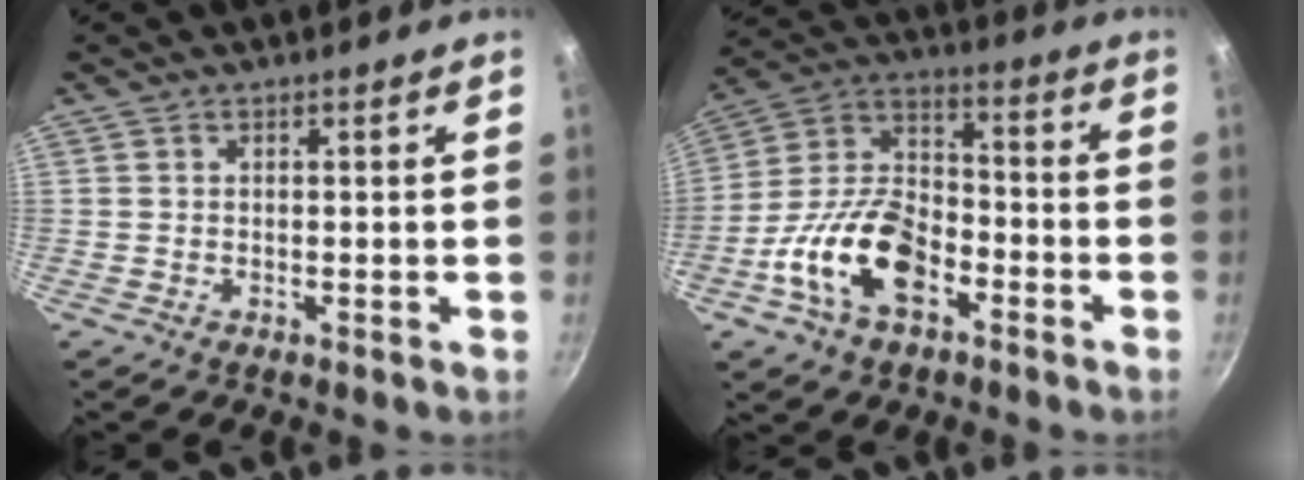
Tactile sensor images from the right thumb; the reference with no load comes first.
{"total": 16.9, "force": [-7.0, 9.9, 11.7], "torque": [-0.201, 0.052, -0.146]}